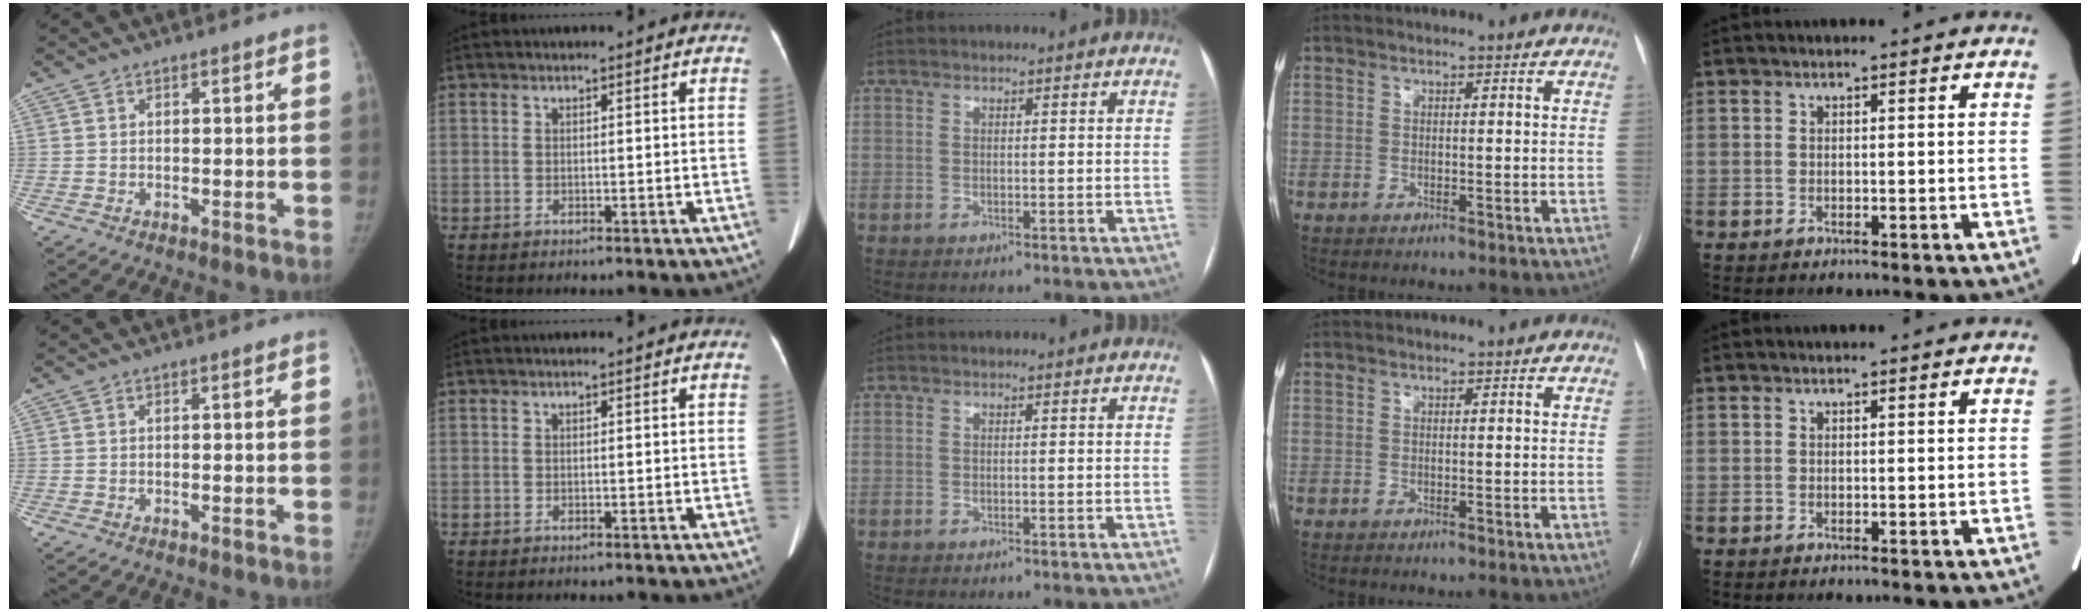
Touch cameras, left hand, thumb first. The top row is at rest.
{}